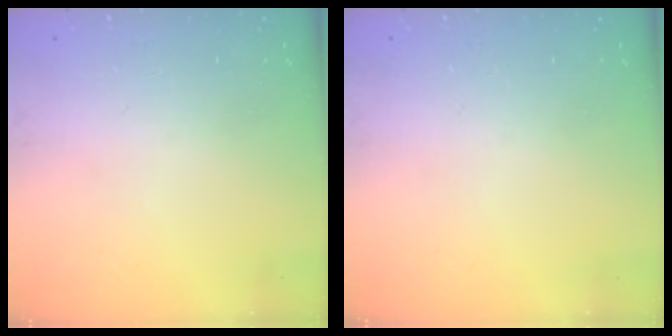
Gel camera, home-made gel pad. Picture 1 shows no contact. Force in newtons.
{"total": 0.0}